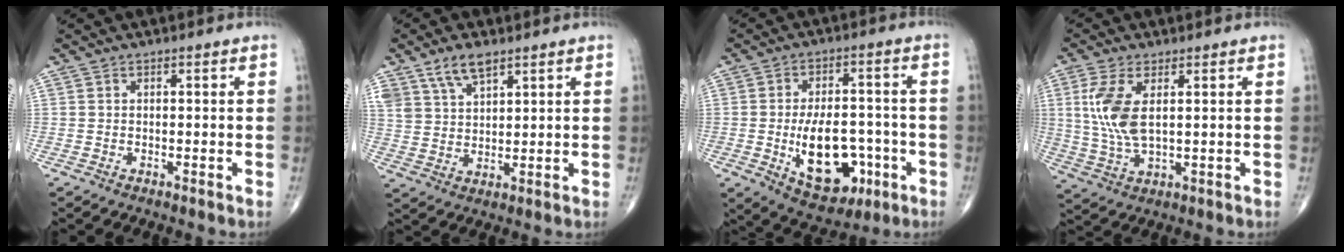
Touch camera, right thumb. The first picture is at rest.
{"total": 6.6, "force": [4.5, 2.9, 3.8], "torque": [-0.062, -0.021, 0.091]}
{"total": 15.3, "force": [-4.2, 8.8, 11.8], "torque": [-0.152, 0.020, -0.049]}
{"total": 9.1, "force": [2.1, 4.0, 8.0], "torque": [-0.184, -0.008, 0.049]}